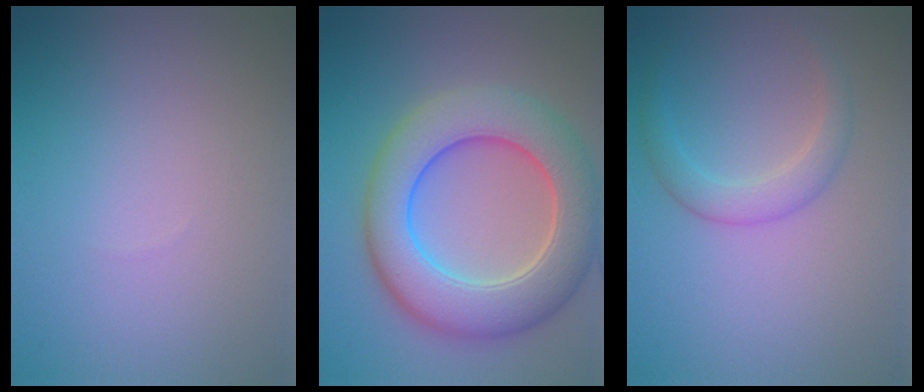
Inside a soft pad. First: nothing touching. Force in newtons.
{"total": 9.8, "press": 9.8, "slide": 0.3}
{"total": 2.5, "press": 2.5, "slide": 0.1}